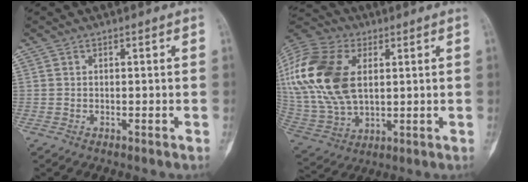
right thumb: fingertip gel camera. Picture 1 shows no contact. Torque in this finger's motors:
{"motor_torque": [1.15, 2.58, 2.23, 0.54, 0.77]}